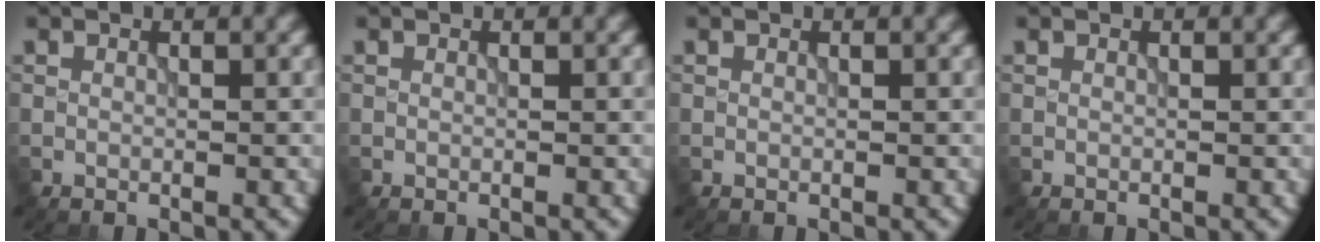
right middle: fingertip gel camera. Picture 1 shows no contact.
{"total": 0.0}
{"total": 0.0}
{"total": 0.0}